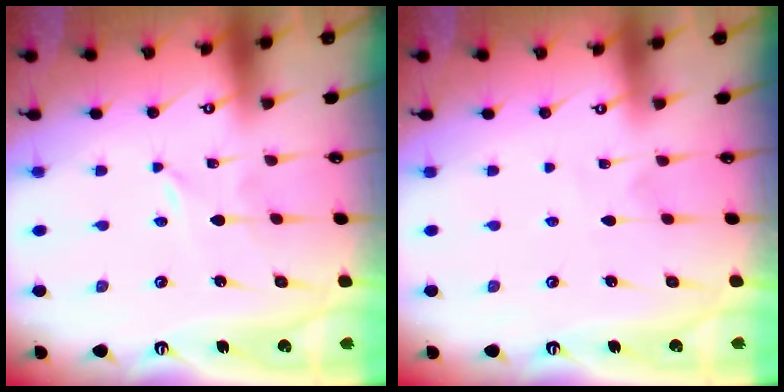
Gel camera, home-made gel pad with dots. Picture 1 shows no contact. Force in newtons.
{"total": 2.2, "press": 2.2, "slide": 0.2}